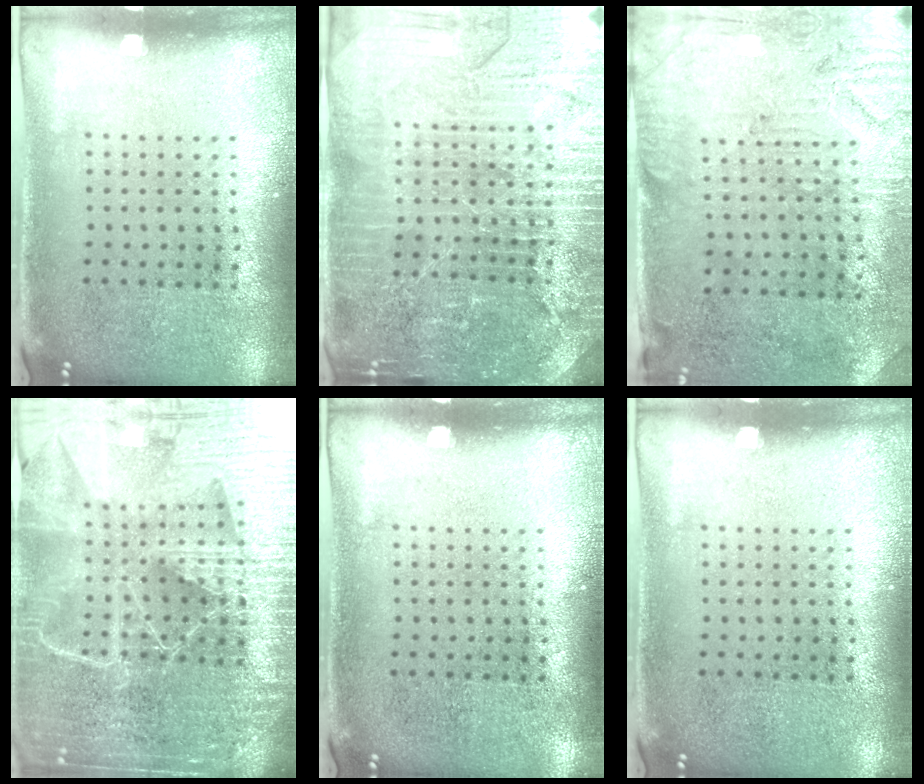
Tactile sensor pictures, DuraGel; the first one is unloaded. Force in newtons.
{"total": 4.9, "press": 4.5, "slide": 1.8}
{"total": 3.1, "press": 2.6, "slide": 1.6}
{"total": 6.4, "press": 5.5, "slide": 3.2}
{"total": 0.0}
{"total": 0.0}